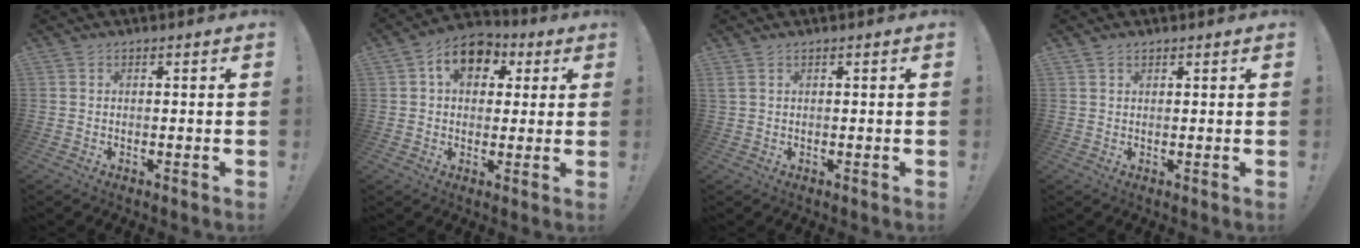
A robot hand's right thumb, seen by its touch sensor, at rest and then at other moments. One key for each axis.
{"total": 10.5, "fx": 3.9, "fy": 7.6, "fz": 6.0, "tx": -0.092, "ty": -0.001, "tz": 0.075}
{"total": 1.2, "fx": 0.8, "fy": 0.1, "fz": 1.0, "tx": -0.019, "ty": 0.000, "tz": 0.014}
{"total": 1.2, "fx": 1.0, "fy": 0.6, "fz": 0.2, "tx": 0.000, "ty": -0.002, "tz": 0.020}